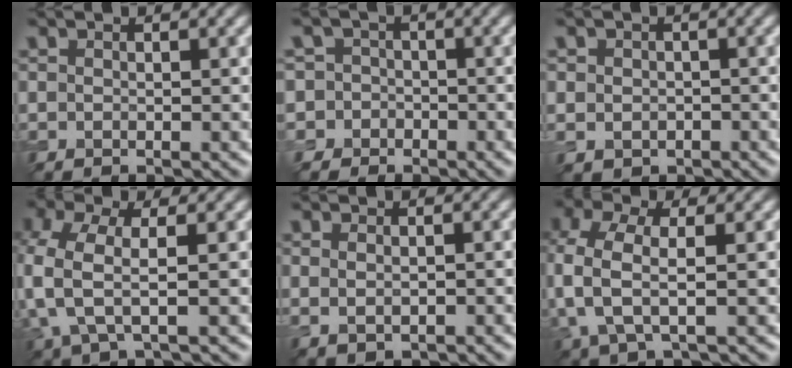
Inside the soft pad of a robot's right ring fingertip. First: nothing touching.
{"total": 5.0, "force": [-1.3, 4.8, 0.3], "torque": [0.013, 0.013, -0.056]}
{"total": 1.9, "force": [-0.2, 1.7, 0.7], "torque": [-0.006, -0.006, -0.003]}
{"total": 5.6, "force": [-0.6, 2.6, 4.9], "torque": [-0.130, -0.003, -0.017]}
{"total": 1.6, "force": [0.0, 1.0, 1.2], "torque": [-0.023, -0.004, 0.006]}
{"total": 5.8, "force": [-0.1, 3.0, 5.0], "torque": [-0.124, 0.002, -0.007]}